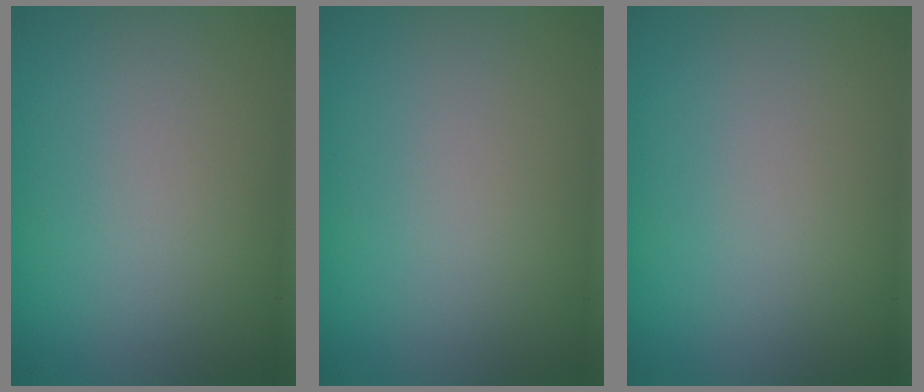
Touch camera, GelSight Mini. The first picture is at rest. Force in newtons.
{"total": 0.0}
{"total": 0.0}